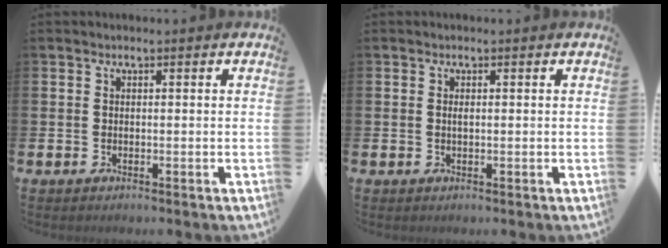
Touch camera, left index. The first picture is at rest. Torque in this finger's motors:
{"motor_torque": [0.10, 0.07, -0.01, 0.00]}